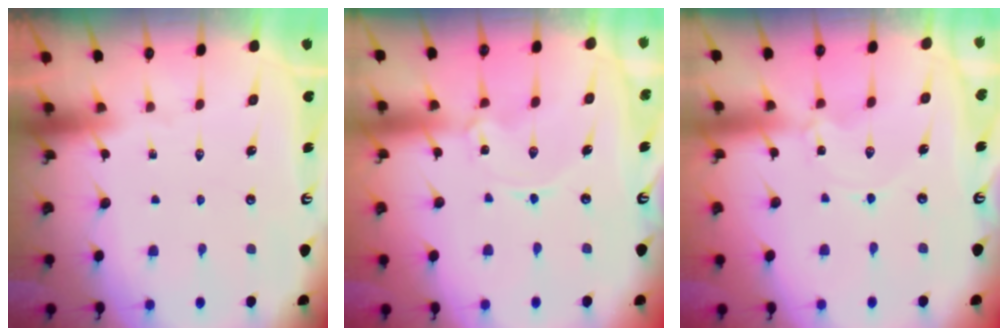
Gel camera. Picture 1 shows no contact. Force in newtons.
{"total": 1.4, "press": 1.3, "slide": 0.1}
{"total": 1.5, "press": 1.5, "slide": 0.2}